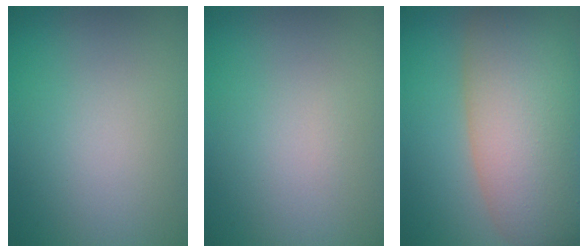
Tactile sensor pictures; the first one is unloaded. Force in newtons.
{"total": 0.0}
{"total": 11.8, "press": 11.8, "slide": 0.7}